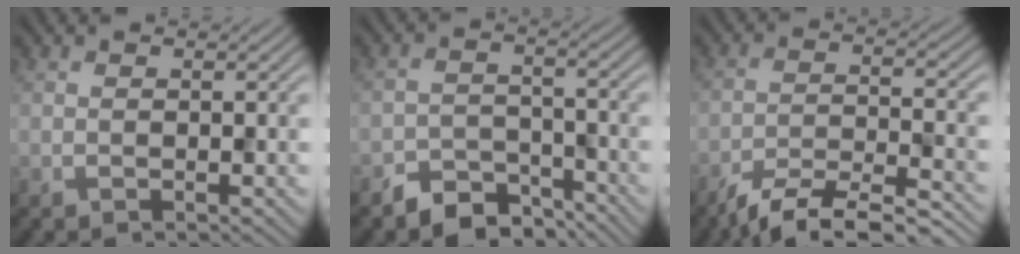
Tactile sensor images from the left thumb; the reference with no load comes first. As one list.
[{"total": 5.5, "force": [-4.6, 2.6, 1.7], "torque": [-0.024, -0.005, -0.089]}, {"total": 9.9, "force": [-8.3, 2.1, 4.9], "torque": [-0.086, -0.009, -0.137]}]